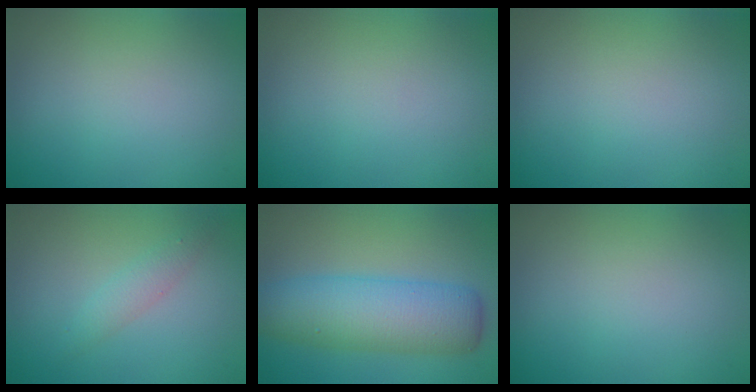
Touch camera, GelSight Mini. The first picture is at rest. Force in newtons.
{"total": 0.0}
{"total": 0.0}
{"total": 1.6, "press": 1.6, "slide": 0.1}
{"total": 7.2, "press": 7.2, "slide": 0.2}
{"total": 0.0}